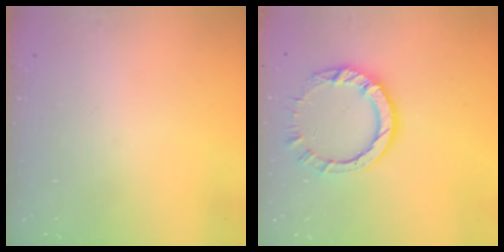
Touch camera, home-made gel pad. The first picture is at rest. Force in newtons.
{"total": 8.6, "press": 8.5, "slide": 1.0}